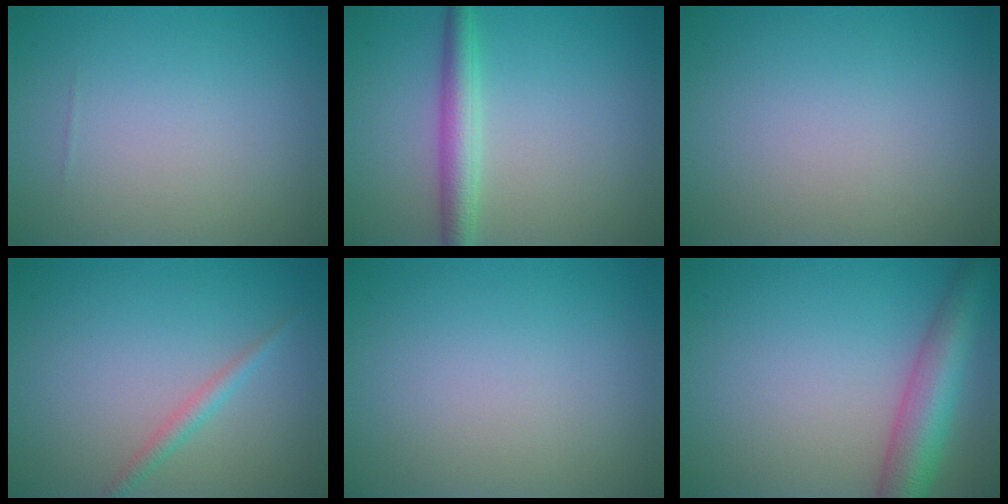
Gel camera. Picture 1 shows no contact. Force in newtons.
{"total": 3.3, "press": 3.3, "slide": 0.1}
{"total": 0.0}
{"total": 1.4, "press": 1.4, "slide": 0.1}
{"total": 0.0}
{"total": 6.2, "press": 6.2, "slide": 0.2}